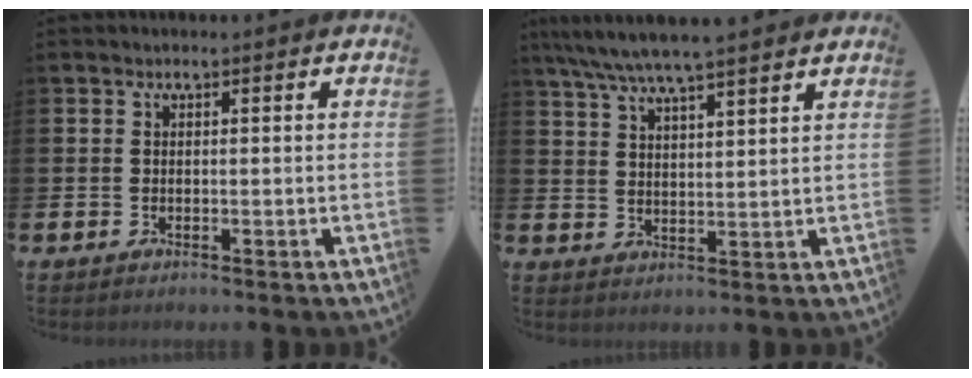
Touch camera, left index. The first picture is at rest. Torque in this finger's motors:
{"motor_torque": [0.45, -1.17, 1.05, 0.21]}